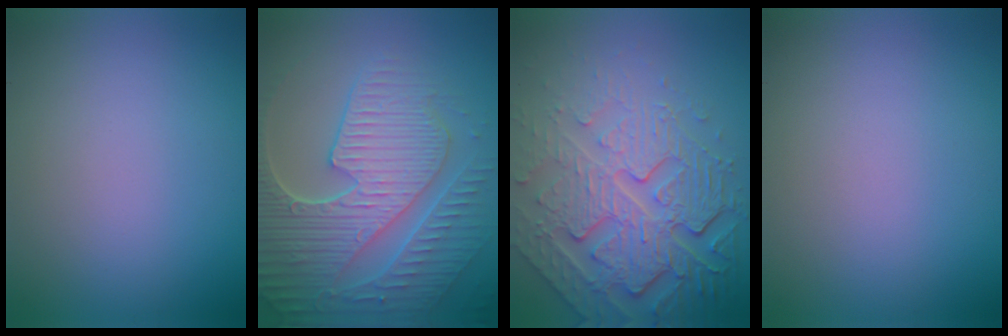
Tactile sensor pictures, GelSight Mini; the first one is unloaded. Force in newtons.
{"total": 9.2, "press": 6.6, "slide": 6.4}
{"total": 8.4, "press": 5.9, "slide": 6.0}
{"total": 0.0}